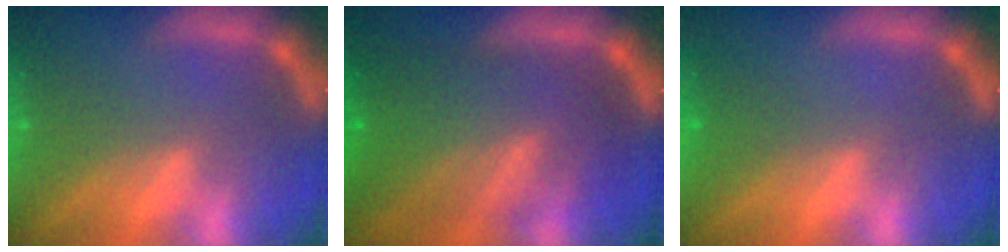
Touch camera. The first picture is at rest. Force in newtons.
{"total": 10.0}
{"total": 1.0}